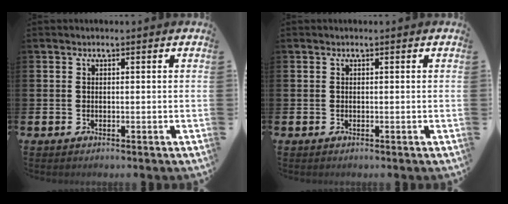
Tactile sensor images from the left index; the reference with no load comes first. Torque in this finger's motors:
{"motor_torque": [0.00, 0.00, 0.00, 0.02]}